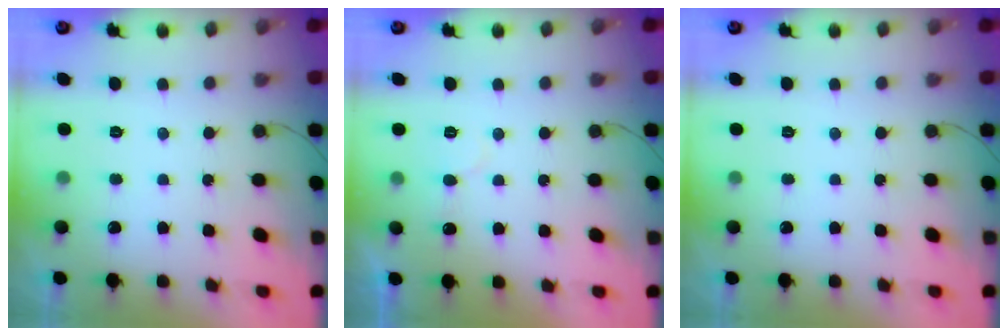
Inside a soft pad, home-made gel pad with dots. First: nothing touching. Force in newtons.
{"total": 5.4, "press": 5.3, "slide": 0.4}
{"total": 0.0}